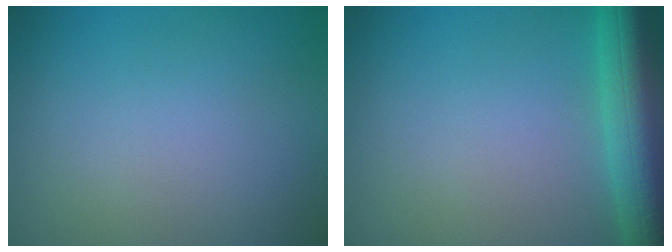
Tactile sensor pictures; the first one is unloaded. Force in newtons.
{"total": 8.9, "press": 8.9, "slide": 0.3}